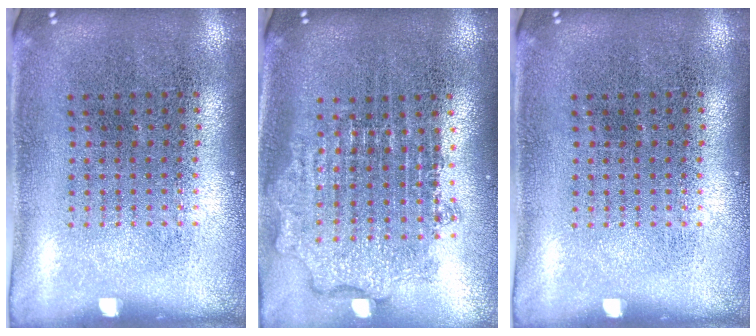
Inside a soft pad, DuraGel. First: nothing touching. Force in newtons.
{"total": 1.9, "press": 1.5, "slide": 1.2}
{"total": 0.0}